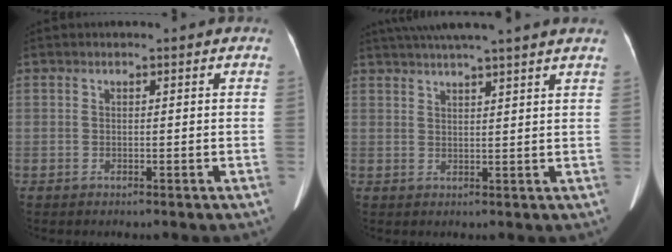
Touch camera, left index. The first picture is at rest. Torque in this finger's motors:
{"motor_torque": [0.22, -1.58, 0.12, 0.06]}